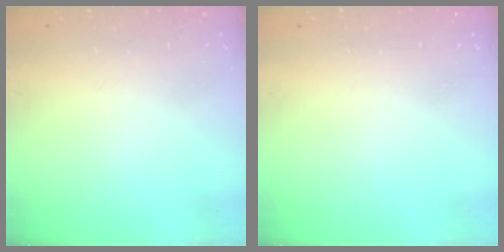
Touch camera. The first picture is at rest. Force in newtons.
{"total": 0.0}